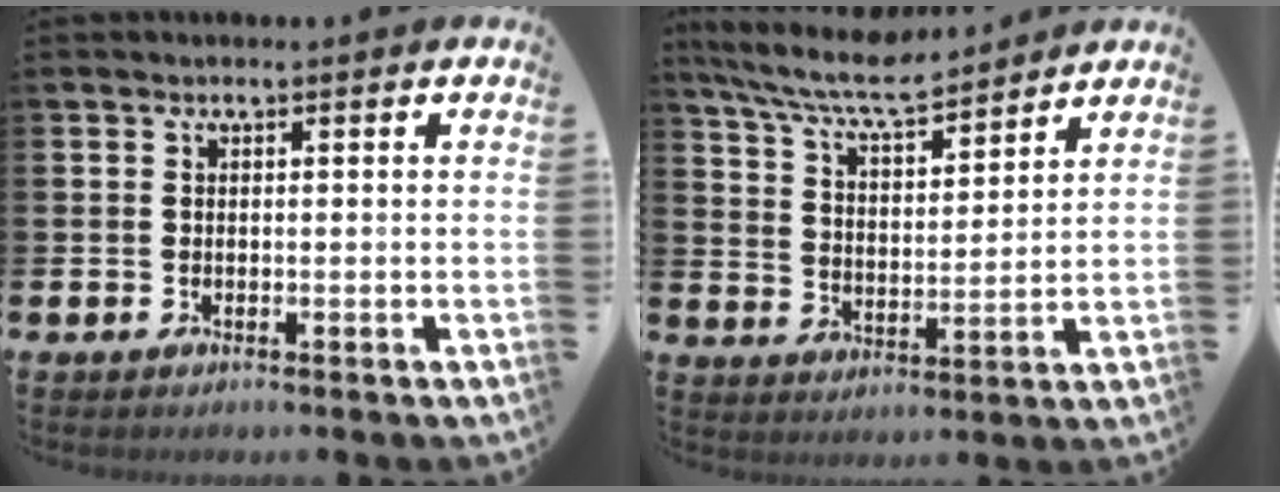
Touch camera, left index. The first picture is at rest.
{"total": 8.1, "force": [7.5, 0.9, 2.9], "torque": [-0.088, -0.040, 0.134]}